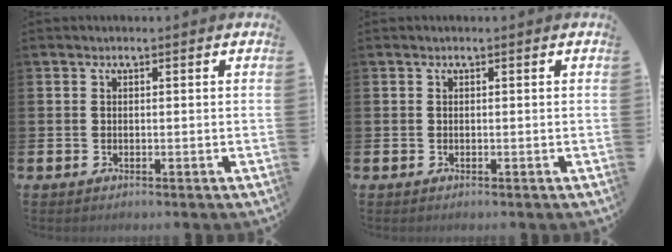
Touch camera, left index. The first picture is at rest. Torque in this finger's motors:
{"motor_torque": [-0.01, 0.01, 0.00, 0.00]}